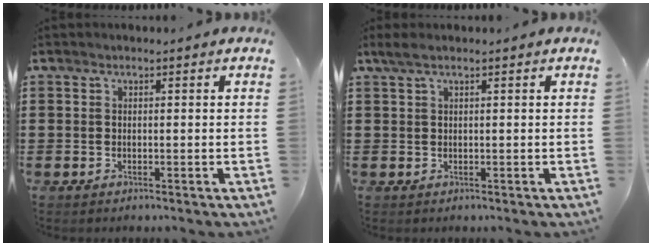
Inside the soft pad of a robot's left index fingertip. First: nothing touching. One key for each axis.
{"total": 1.3, "fx": 0.6, "fy": 0.2, "fz": 1.1, "tx": -0.023, "ty": 0.001, "tz": 0.012}